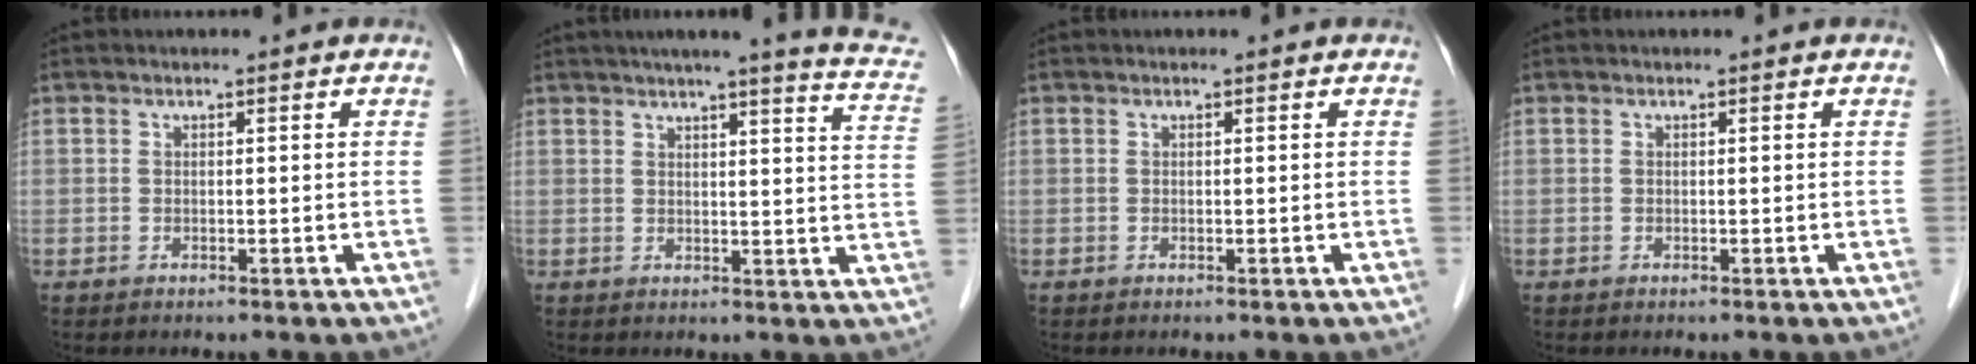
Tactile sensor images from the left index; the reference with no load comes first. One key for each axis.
{"total": 13.9, "fx": 11.1, "fy": 0.2, "fz": 8.4, "tx": -0.108, "ty": -0.021, "tz": 0.110}
{"total": 0.0}
{"total": 0.0}